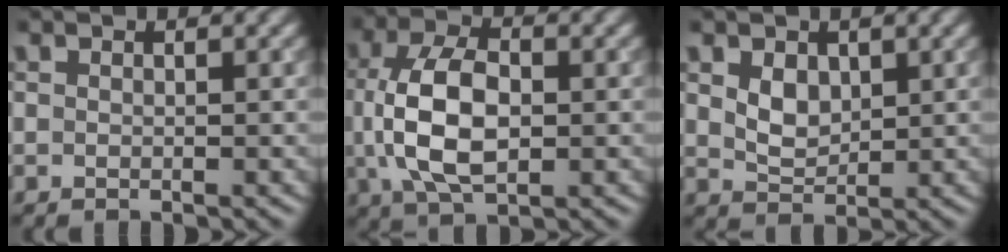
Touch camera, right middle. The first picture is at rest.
{"total": 7.7, "force": [-0.1, 4.4, 6.4], "torque": [-0.139, 0.001, -0.003]}
{"total": 2.5, "force": [0.9, 1.8, 1.5], "torque": [-0.032, -0.004, 0.021]}